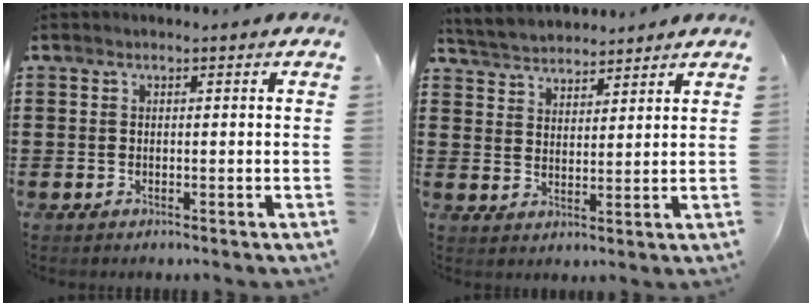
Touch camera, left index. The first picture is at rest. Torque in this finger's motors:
{"motor_torque": [0.38, -0.51, 0.14, 0.04]}